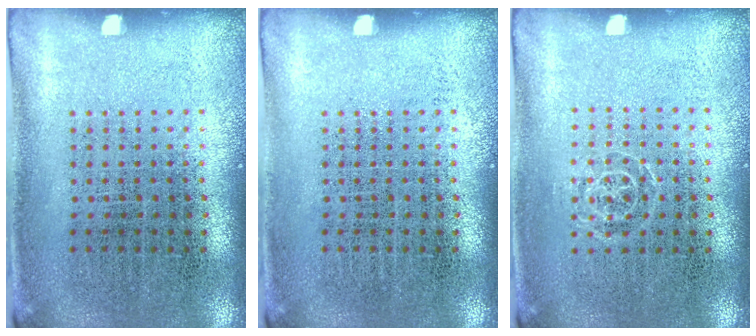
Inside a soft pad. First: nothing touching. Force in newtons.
{"total": 0.0}
{"total": 0.7, "press": 0.5, "slide": 0.5}